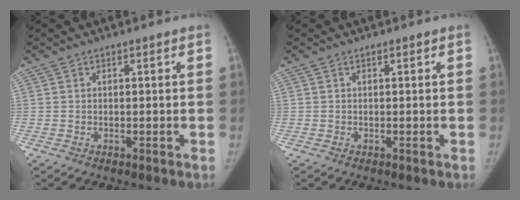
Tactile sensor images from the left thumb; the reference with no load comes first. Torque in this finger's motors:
{"motor_torque": [-0.05, 0.05, 0.04, 0.00, -0.02]}